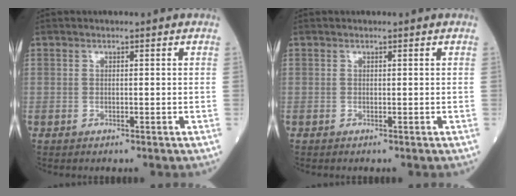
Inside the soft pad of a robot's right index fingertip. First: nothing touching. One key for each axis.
{"total": 0.0}